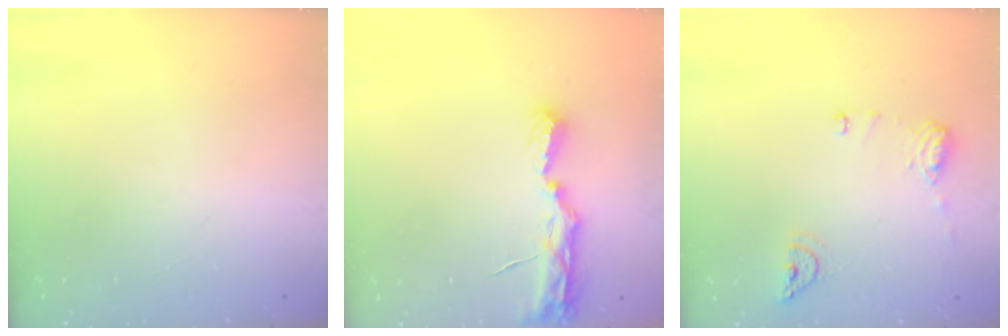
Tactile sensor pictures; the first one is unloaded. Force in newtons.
{"total": 8.0, "press": 8.0, "slide": 0.7}
{"total": 9.1, "press": 9.1, "slide": 1.1}